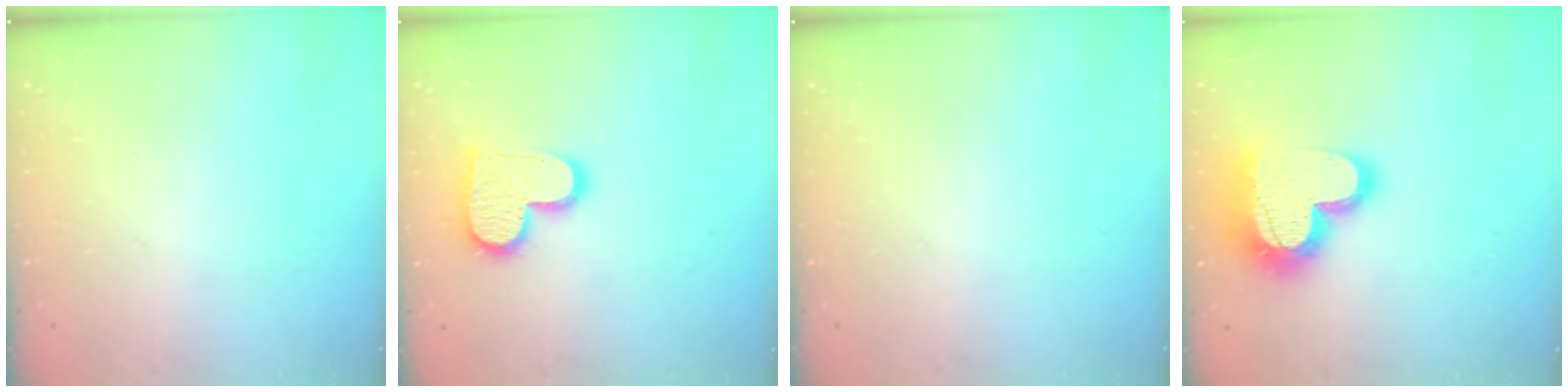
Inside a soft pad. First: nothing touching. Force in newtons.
{"total": 13.8, "press": 13.7, "slide": 1.1}
{"total": 0.0}
{"total": 21.1, "press": 21.1, "slide": 1.5}